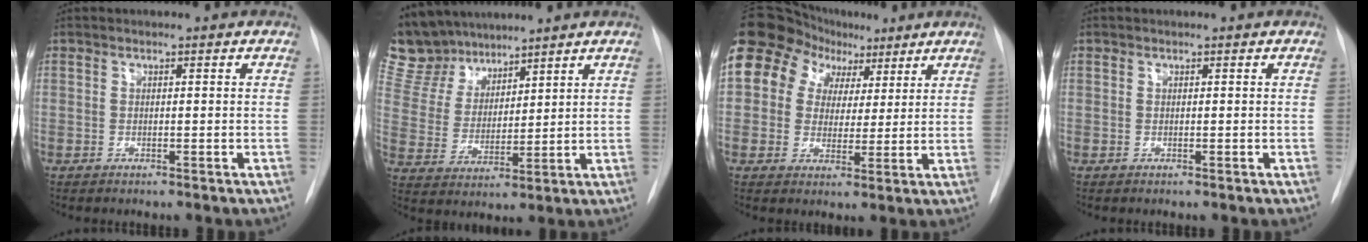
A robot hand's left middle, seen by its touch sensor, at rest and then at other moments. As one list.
[{"total": 11.5, "force": [10.2, 4.9, 1.7], "torque": [-0.047, 0.017, 0.212]}, {"total": 13.4, "force": [6.7, 10.4, 5.1], "torque": [-0.079, 0.064, 0.114]}, {"total": 0.0}]